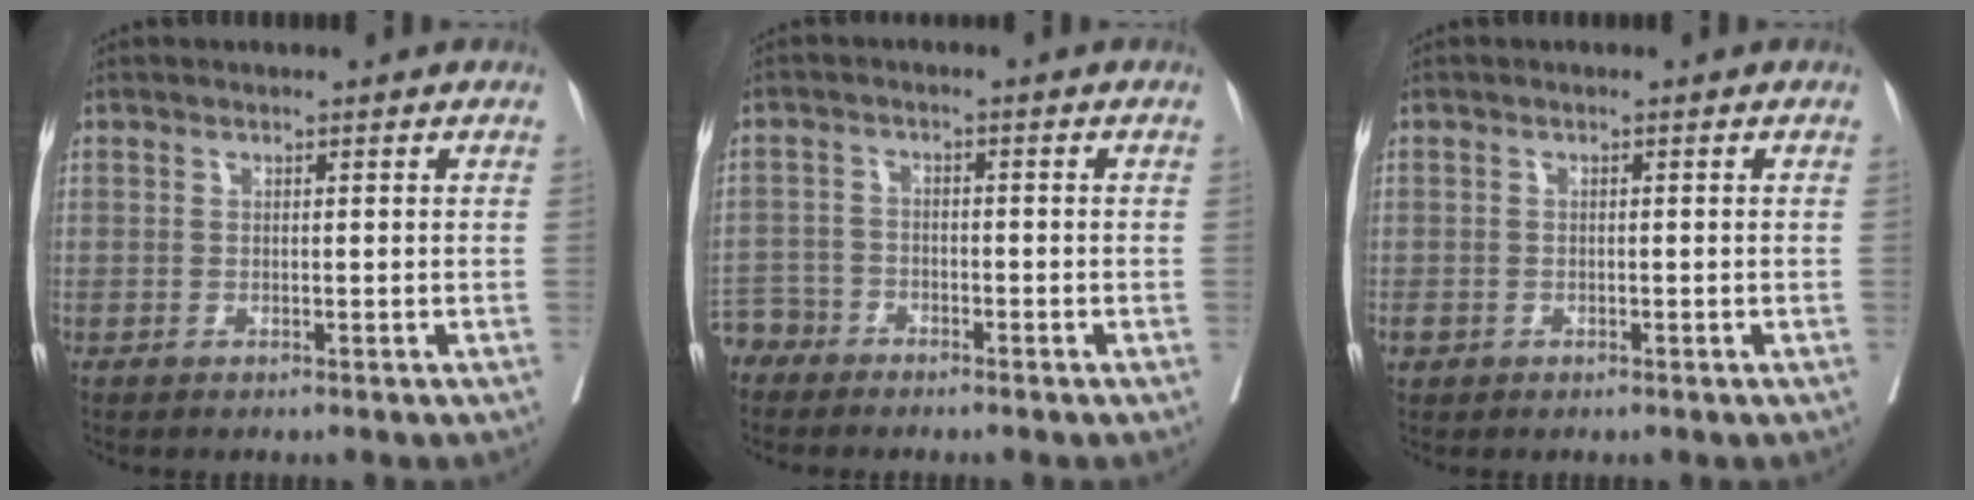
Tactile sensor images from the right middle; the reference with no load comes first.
{"total": 4.2, "force": [-3.5, 2.2, -0.6], "torque": [0.017, 0.002, -0.075]}
{"total": 1.1, "force": [-0.4, 1.0, 0.4], "torque": [-0.005, 0.005, -0.003]}